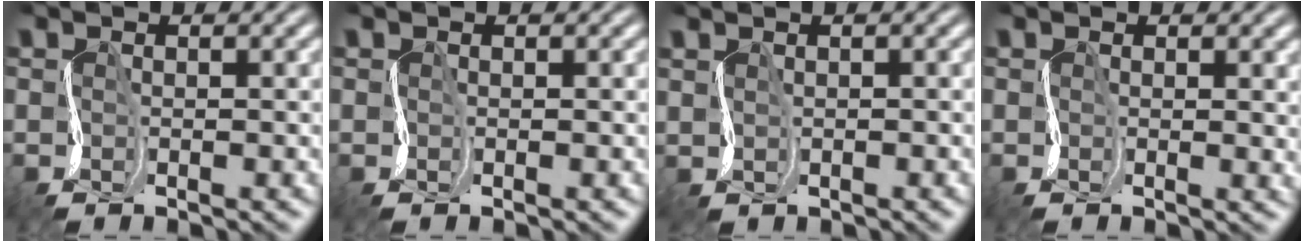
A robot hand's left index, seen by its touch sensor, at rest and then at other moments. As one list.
[{"total": 0.0}, {"total": 1.0, "force": [0.8, 0.1, -0.6], "torque": [0.011, 0.008, 0.019]}, {"total": 2.6, "force": [0.2, 1.2, 2.4], "torque": [-0.024, -0.003, 0.005]}]